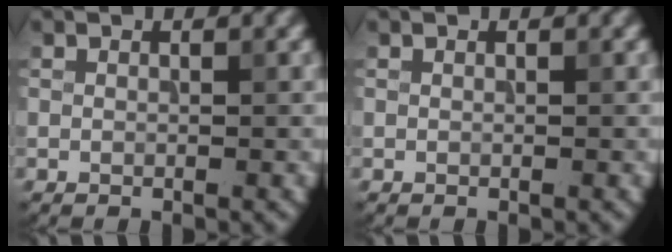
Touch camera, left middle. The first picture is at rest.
{"total": 0.0}